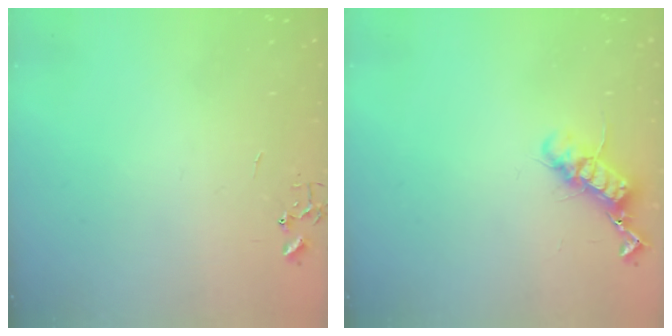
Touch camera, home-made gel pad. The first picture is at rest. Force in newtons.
{"total": 12.2, "press": 12.2, "slide": 0.6}